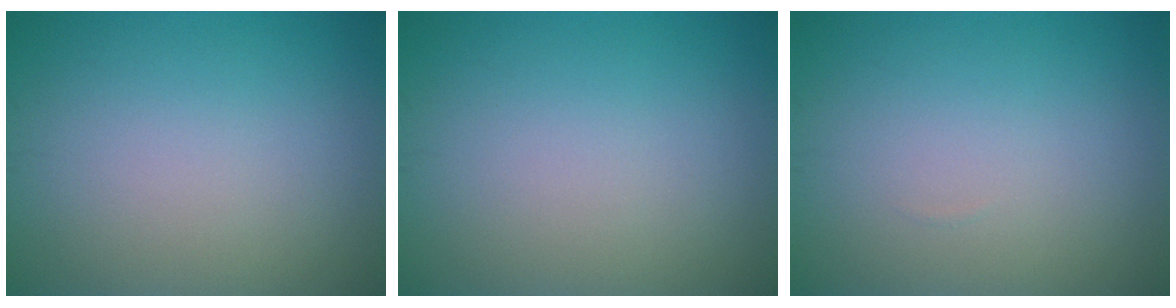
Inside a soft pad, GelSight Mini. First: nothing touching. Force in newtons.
{"total": 0.0}
{"total": 0.0}